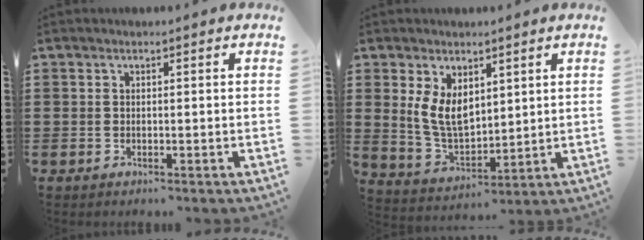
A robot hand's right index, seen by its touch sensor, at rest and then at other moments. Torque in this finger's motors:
{"motor_torque": [1.26, 0.88, 0.30, 0.18]}